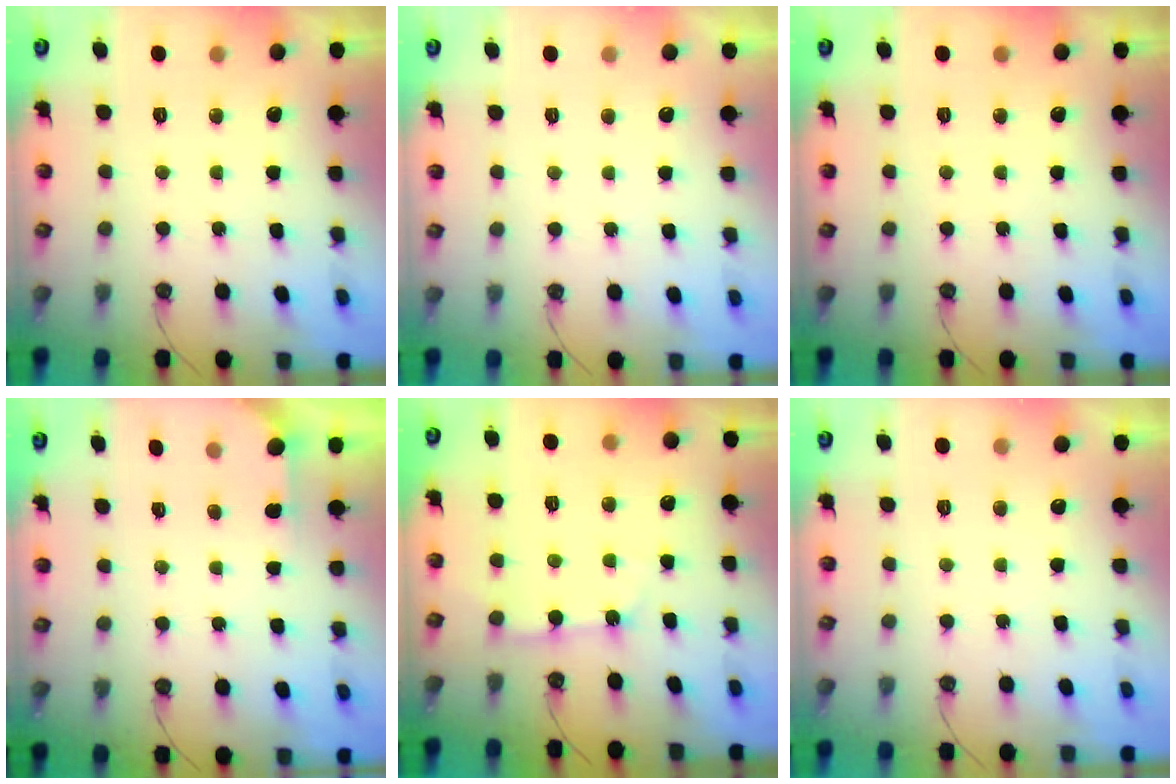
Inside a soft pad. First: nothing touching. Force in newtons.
{"total": 0.0}
{"total": 0.0}
{"total": 2.0, "press": 2.0, "slide": 0.2}
{"total": 3.0, "press": 2.9, "slide": 0.3}
{"total": 0.0}